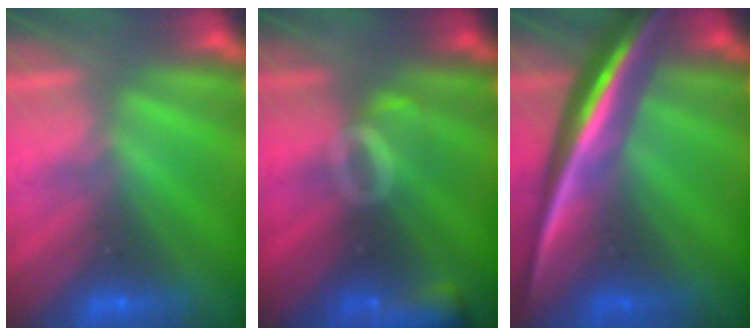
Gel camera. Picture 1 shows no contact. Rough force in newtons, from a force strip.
{"total": 9.2}
{"total": 8.6}